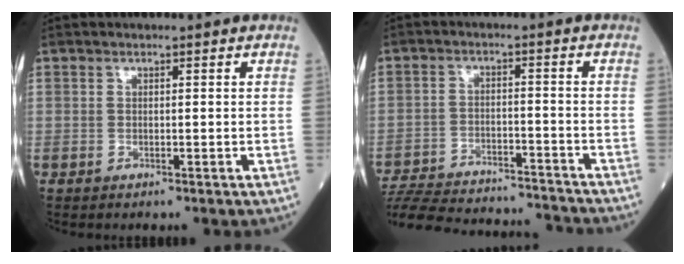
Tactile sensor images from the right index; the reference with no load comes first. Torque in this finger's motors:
{"motor_torque": [-1.59, -0.35, -1.05, -0.21]}